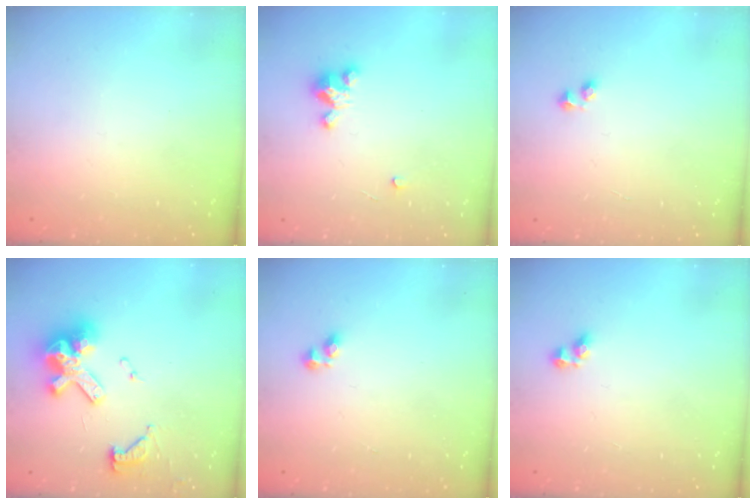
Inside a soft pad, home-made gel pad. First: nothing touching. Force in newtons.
{"total": 3.6, "press": 3.6, "slide": 0.2}
{"total": 1.8, "press": 1.7, "slide": 0.6}
{"total": 14.7, "press": 14.6, "slide": 1.7}
{"total": 2.8, "press": 2.8, "slide": 0.3}
{"total": 3.0, "press": 3.0, "slide": 0.4}